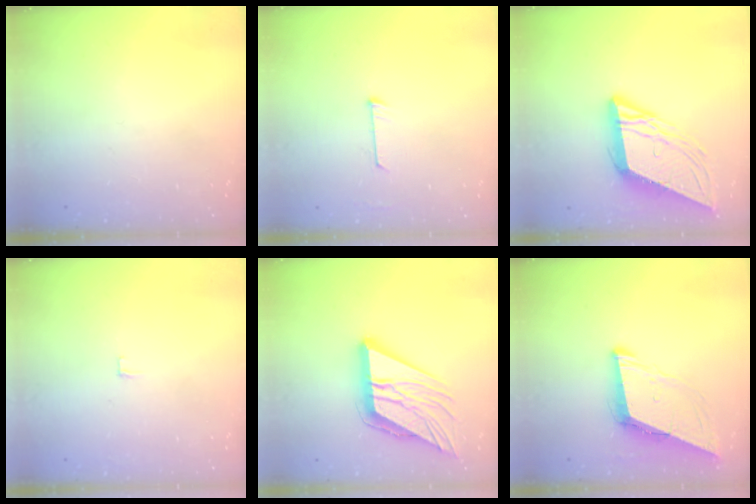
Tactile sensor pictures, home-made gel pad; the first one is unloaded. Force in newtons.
{"total": 5.9, "press": 5.9, "slide": 0.4}
{"total": 11.6, "press": 11.2, "slide": 2.9}
{"total": 3.8, "press": 3.8, "slide": 0.3}
{"total": 17.6, "press": 17.5, "slide": 2.0}
{"total": 8.6, "press": 7.8, "slide": 3.6}